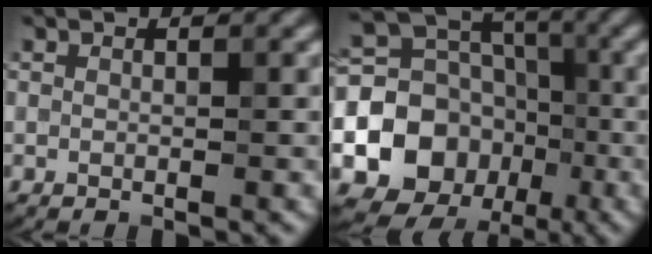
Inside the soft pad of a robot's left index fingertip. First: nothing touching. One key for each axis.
{"total": 10.7, "fx": -2.4, "fy": 9.3, "fz": 4.7, "tx": -0.101, "ty": -0.005, "tz": -0.048}